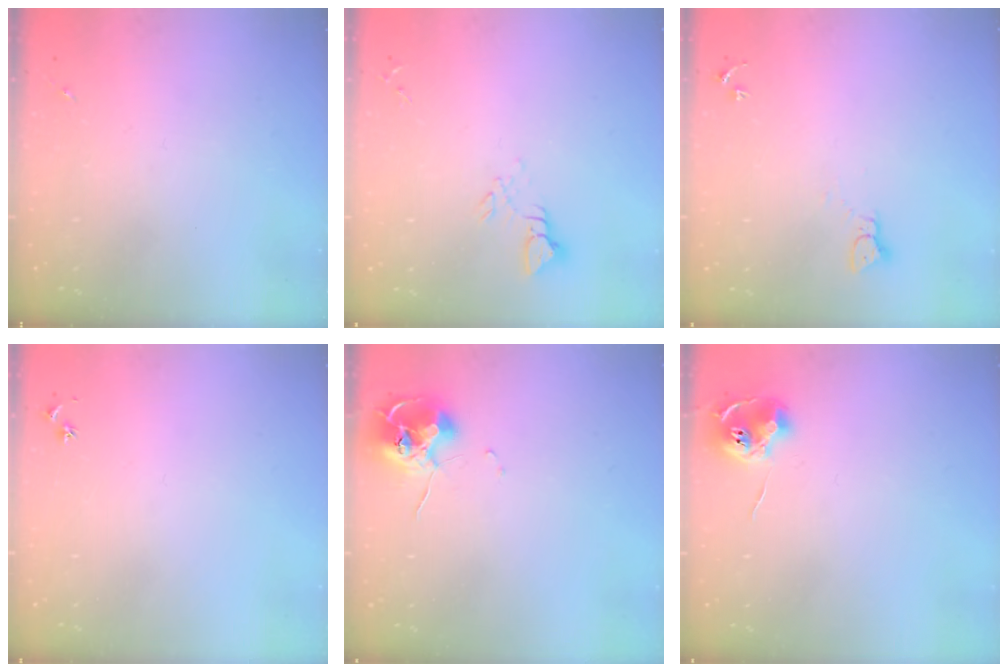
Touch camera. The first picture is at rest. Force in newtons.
{"total": 3.9, "press": 3.9, "slide": 0.3}
{"total": 2.3, "press": 2.3, "slide": 0.2}
{"total": 3.0, "press": 2.9, "slide": 0.3}
{"total": 9.8, "press": 9.8, "slide": 0.5}
{"total": 8.7, "press": 8.7, "slide": 0.4}